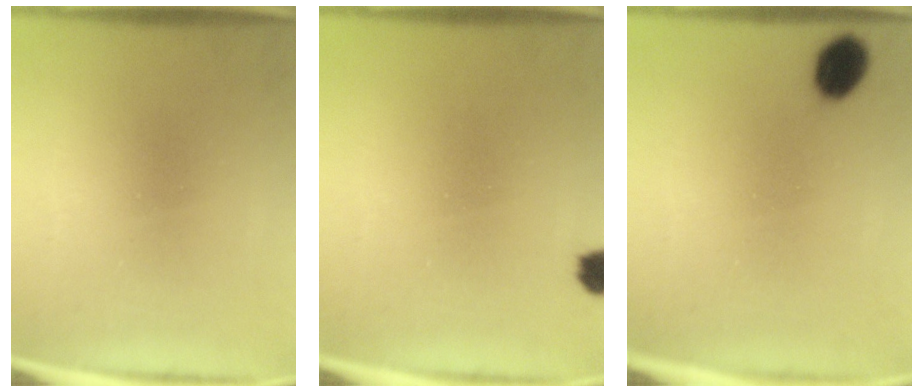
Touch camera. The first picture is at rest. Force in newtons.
{"total": 2.7}
{"total": 5.9}